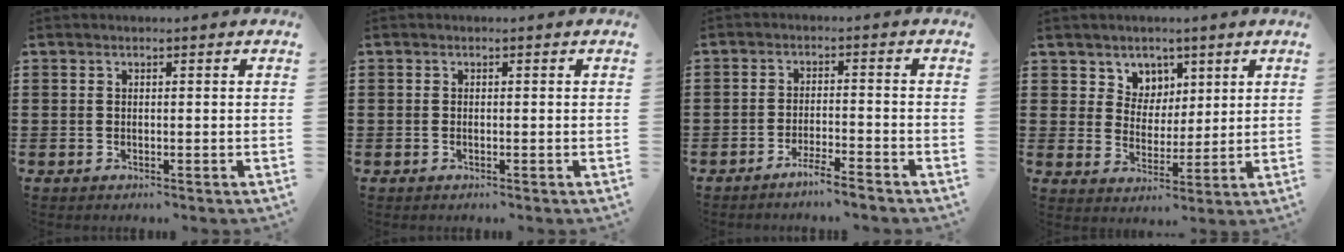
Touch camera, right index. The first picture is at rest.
{"total": 0.0}
{"total": 3.5, "force": [-3.3, -0.4, 1.3], "torque": [-0.030, -0.003, -0.064]}
{"total": 5.3, "force": [3.3, 4.2, -0.2], "torque": [-0.029, 0.000, 0.062]}